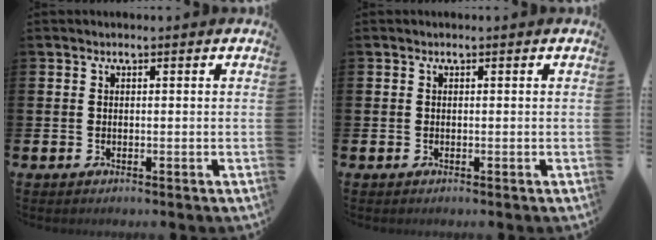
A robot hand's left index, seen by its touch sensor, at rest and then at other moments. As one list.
[{"total": 0.0}]